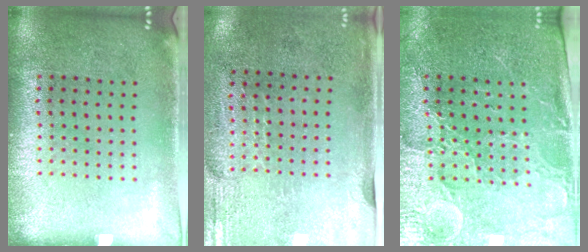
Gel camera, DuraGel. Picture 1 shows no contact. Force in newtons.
{"total": 2.9, "press": 2.4, "slide": 1.6}
{"total": 3.5, "press": 3.3, "slide": 1.2}